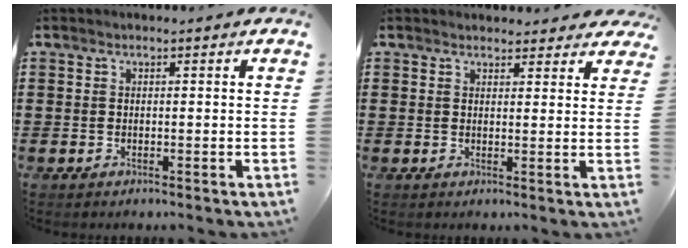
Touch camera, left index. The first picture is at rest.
{"total": 2.6, "force": [2.4, 0.9, 0.2], "torque": [0.004, -0.007, 0.041]}